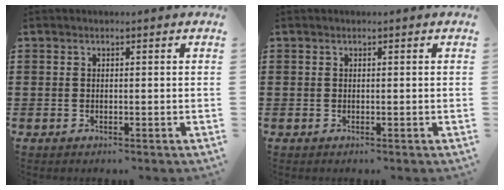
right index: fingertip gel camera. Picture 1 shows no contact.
{"total": 0.0}